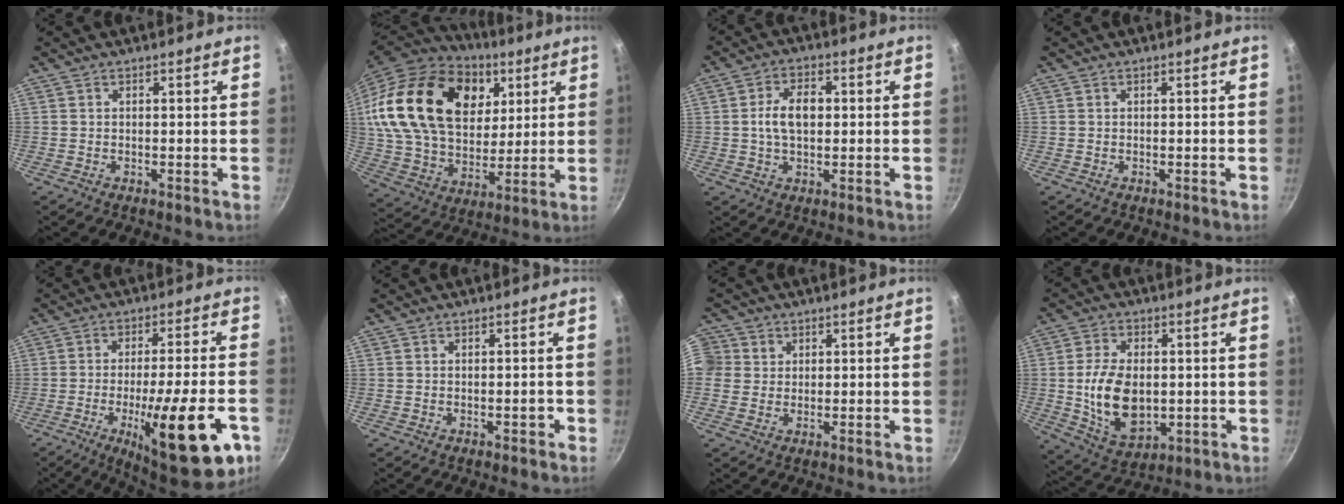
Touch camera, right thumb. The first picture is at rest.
{"total": 31.9, "force": [11.3, 20.9, 21.2], "torque": [-0.378, -0.009, 0.199]}
{"total": 7.5, "force": [0.6, 4.6, 5.9], "torque": [-0.089, 0.013, 0.005]}
{"total": 0.0}
{"total": 21.2, "force": [-8.3, 4.9, 18.9], "torque": [-0.250, 0.017, -0.114]}
{"total": 1.1, "force": [-0.5, 0.6, 0.8], "torque": [-0.005, 0.006, -0.007]}
{"total": 6.8, "force": [1.8, 6.3, 1.8], "torque": [-0.018, 0.008, 0.025]}
{"total": 13.6, "force": [-0.1, 8.8, 10.4], "torque": [-0.175, -0.008, 0.013]}